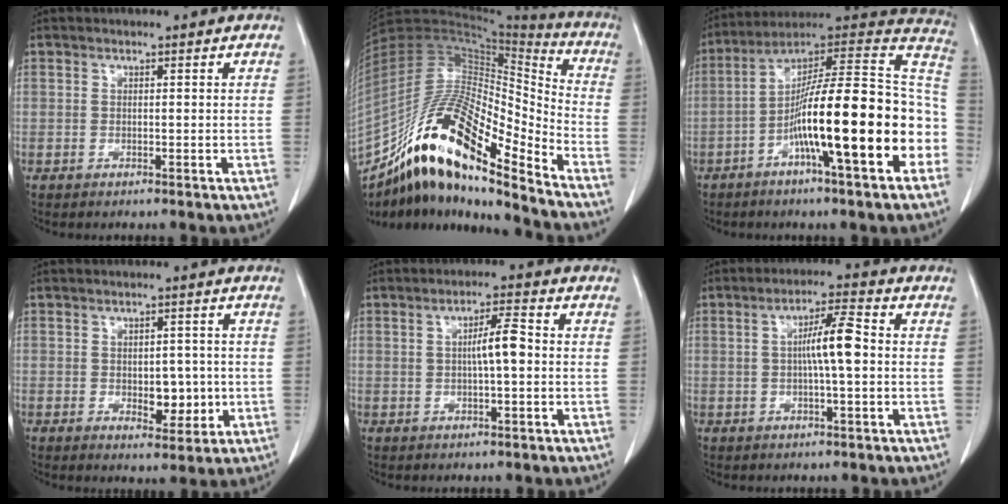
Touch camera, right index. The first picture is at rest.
{"total": 23.7, "force": [-15.9, 4.6, 17.0], "torque": [-0.330, -0.003, -0.286]}
{"total": 23.1, "force": [-6.6, 1.8, 22.0], "torque": [-0.283, 0.019, -0.105]}
{"total": 5.1, "force": [-0.6, 2.9, 4.2], "torque": [-0.045, 0.001, 0.004]}
{"total": 4.5, "force": [0.3, 0.6, 4.5], "torque": [-0.074, 0.011, 0.007]}
{"total": 6.4, "force": [0.3, 0.6, 6.3], "torque": [-0.110, 0.012, 0.005]}